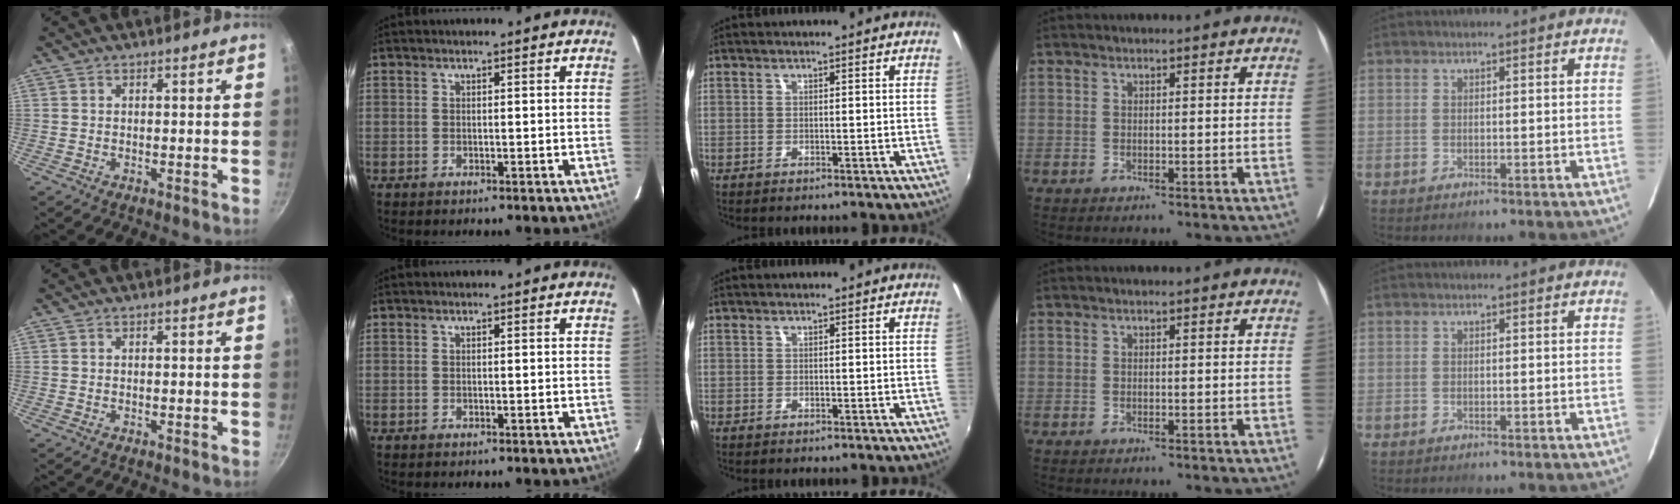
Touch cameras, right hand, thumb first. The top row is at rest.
{}